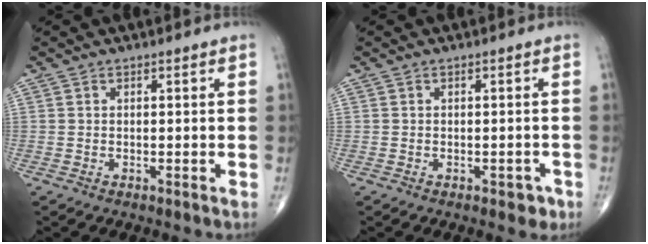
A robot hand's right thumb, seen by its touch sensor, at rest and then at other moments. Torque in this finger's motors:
{"motor_torque": [0.55, 0.41, 0.14, -0.55, 0.08]}